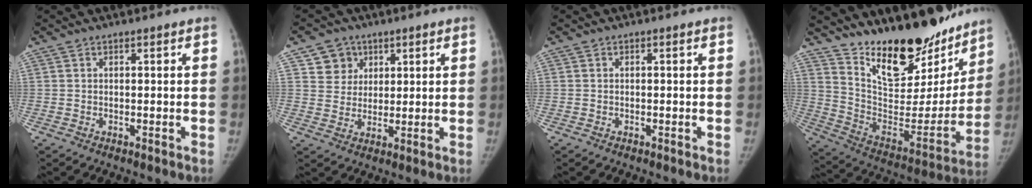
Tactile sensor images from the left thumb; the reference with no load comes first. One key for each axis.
{"total": 6.0, "fx": 2.7, "fy": 5.3, "fz": 0.3, "tx": 0.030, "ty": -0.013, "tz": 0.048}
{"total": 0.0}
{"total": 26.3, "fx": 20.5, "fy": 10.3, "fz": 12.9, "tx": -0.159, "ty": -0.120, "tz": 0.325}